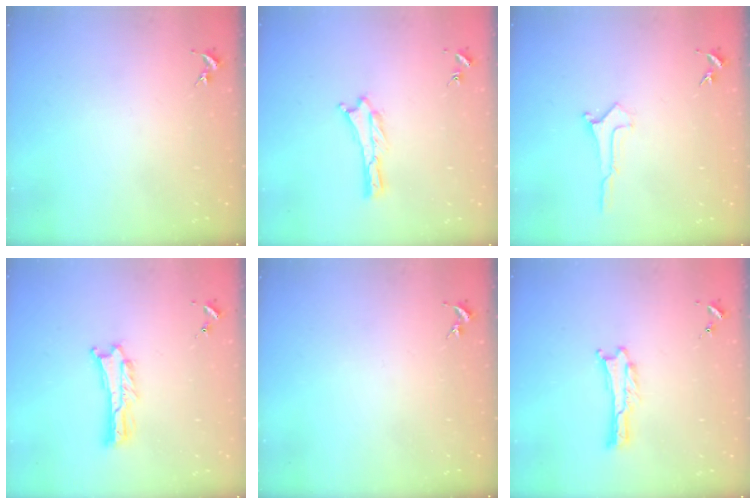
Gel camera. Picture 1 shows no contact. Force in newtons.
{"total": 0.0}
{"total": 0.5, "press": 0.5, "slide": 0.1}
{"total": 1.1, "press": 1.1, "slide": 0.2}
{"total": 0.0}
{"total": 0.0}